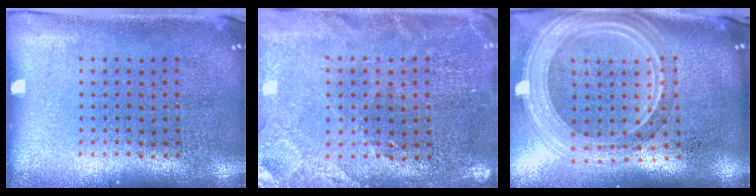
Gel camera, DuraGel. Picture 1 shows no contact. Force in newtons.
{"total": 0.7, "press": 0.7, "slide": 0.2}
{"total": 2.8, "press": 2.3, "slide": 1.6}